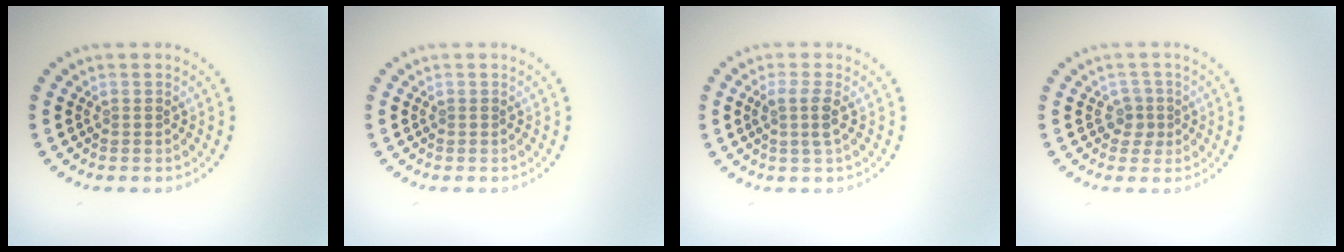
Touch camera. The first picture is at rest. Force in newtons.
{"total": 0.0}
{"total": 1.9, "press": 1.6, "slide": 1.1}
{"total": 1.8, "press": 1.3, "slide": 1.2}